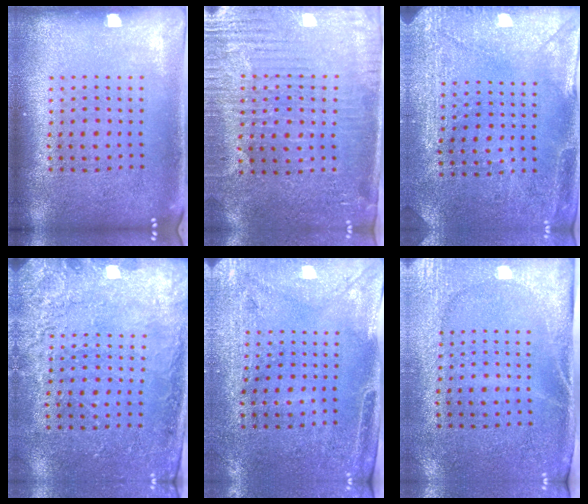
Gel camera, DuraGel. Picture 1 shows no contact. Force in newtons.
{"total": 3.4, "press": 3.1, "slide": 1.3}
{"total": 2.9, "press": 2.8, "slide": 0.6}
{"total": 2.6, "press": 2.3, "slide": 1.1}
{"total": 2.9, "press": 2.4, "slide": 1.5}
{"total": 2.7, "press": 2.3, "slide": 1.4}